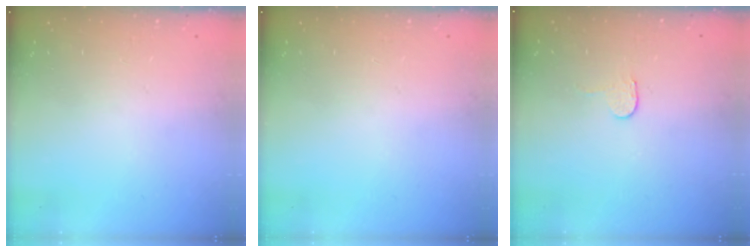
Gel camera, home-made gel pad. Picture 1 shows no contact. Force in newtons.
{"total": 0.0}
{"total": 2.3, "press": 2.3, "slide": 0.2}